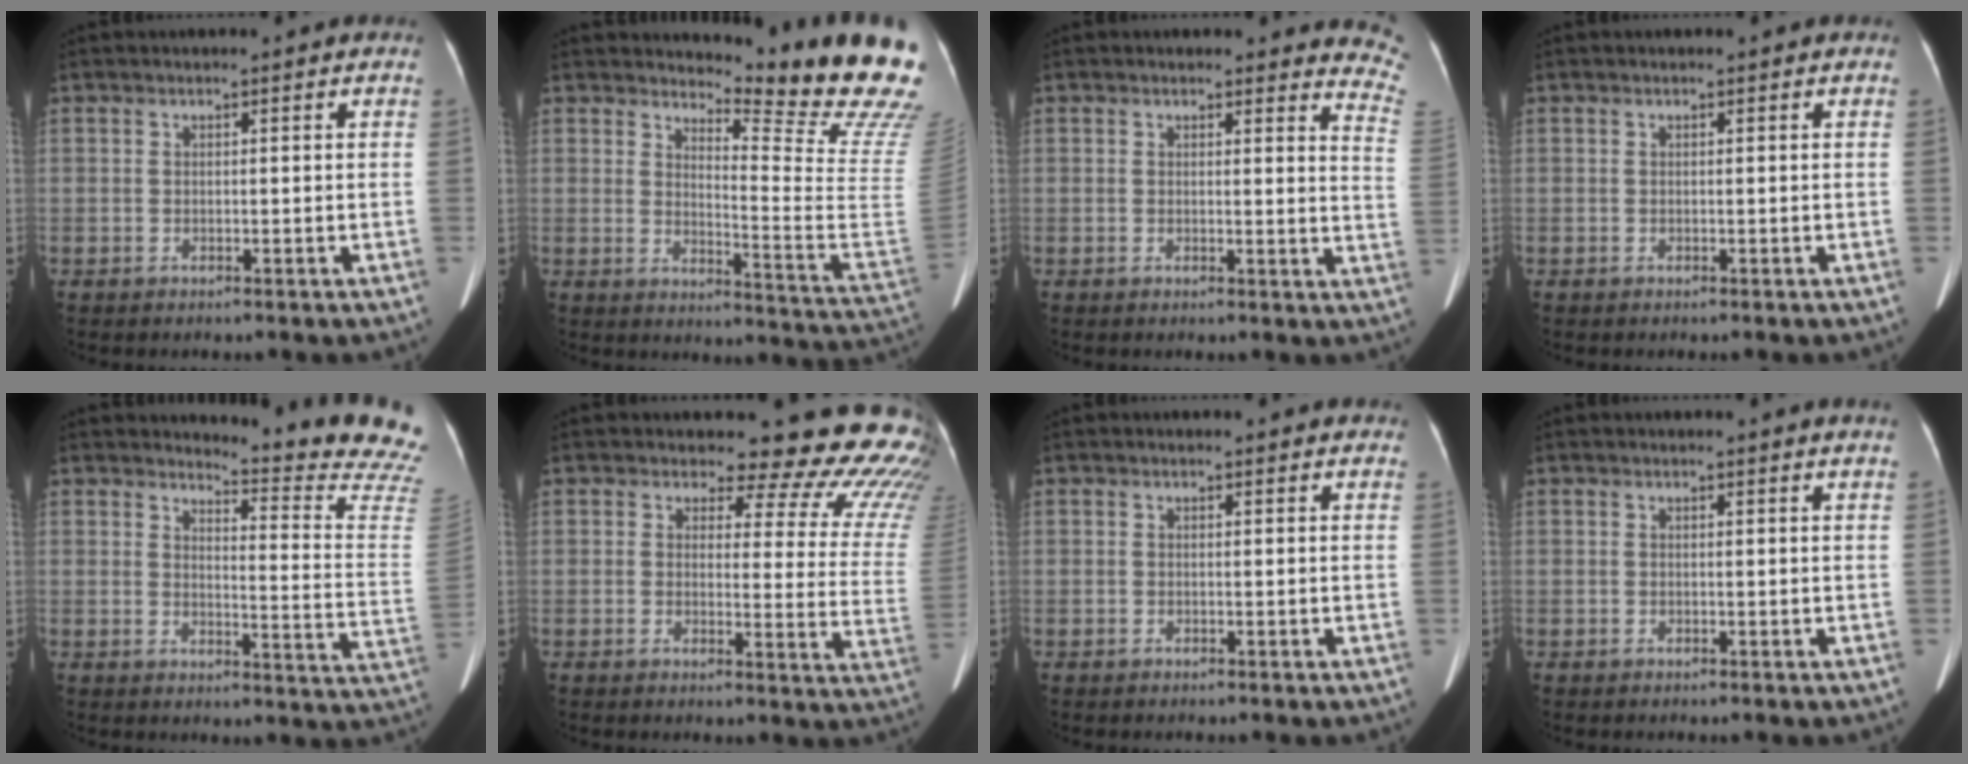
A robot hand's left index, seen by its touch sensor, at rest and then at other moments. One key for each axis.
{"total": 18.4, "fx": 17.2, "fy": -0.4, "fz": 6.4, "tx": -0.097, "ty": -0.158, "tz": 0.196}
{"total": 10.0, "fx": 9.8, "fy": 1.5, "fz": 1.2, "tx": 0.024, "ty": -0.088, "tz": 0.055}
{"total": 0.0}
{"total": 16.1, "fx": 15.8, "fy": -1.2, "fz": 2.8, "tx": -0.029, "ty": -0.163, "tz": 0.157}
{"total": 19.2, "fx": 17.7, "fy": 5.1, "fz": 5.3, "tx": -0.025, "ty": -0.117, "tz": 0.162}
{"total": 2.9, "fx": 2.5, "fy": 1.3, "fz": 0.6, "tx": -0.005, "ty": 0.008, "tz": 0.014}
{"total": 1.8, "fx": 1.7, "fy": -0.2, "fz": 0.3, "tx": -0.015, "ty": -0.008, "tz": 0.010}